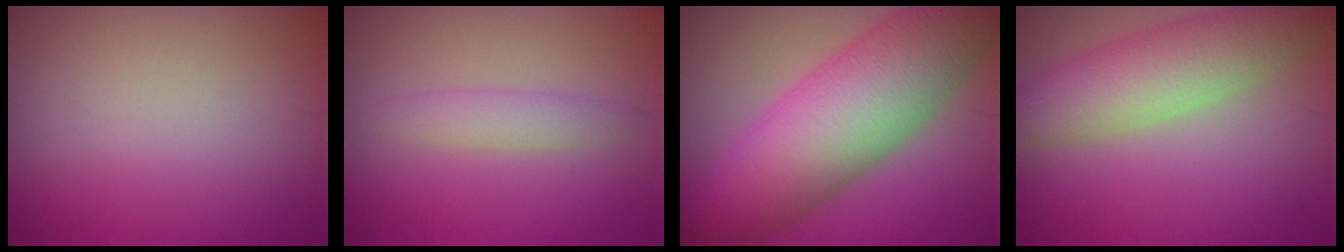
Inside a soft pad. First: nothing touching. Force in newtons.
{"total": 1.9, "press": 1.9, "slide": 0.1}
{"total": 12.2, "press": 12.2, "slide": 0.2}
{"total": 6.3, "press": 6.3, "slide": 0.4}